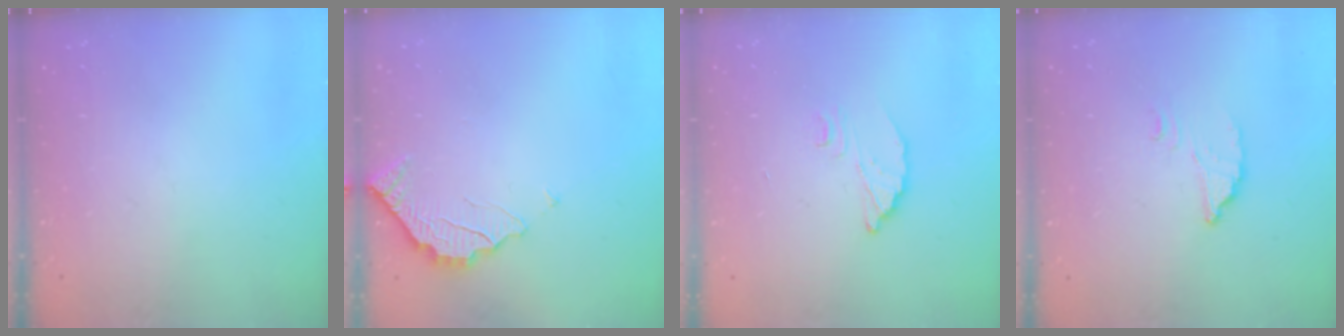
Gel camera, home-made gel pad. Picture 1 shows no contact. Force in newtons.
{"total": 2.3, "press": 2.3, "slide": 0.2}
{"total": 4.6, "press": 4.6, "slide": 0.4}
{"total": 2.7, "press": 2.7, "slide": 0.4}